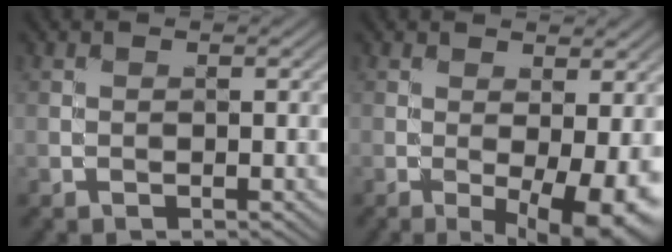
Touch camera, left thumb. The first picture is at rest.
{"total": 7.5, "force": [-1.8, 2.2, 7.0], "torque": [-0.110, -0.016, -0.017]}